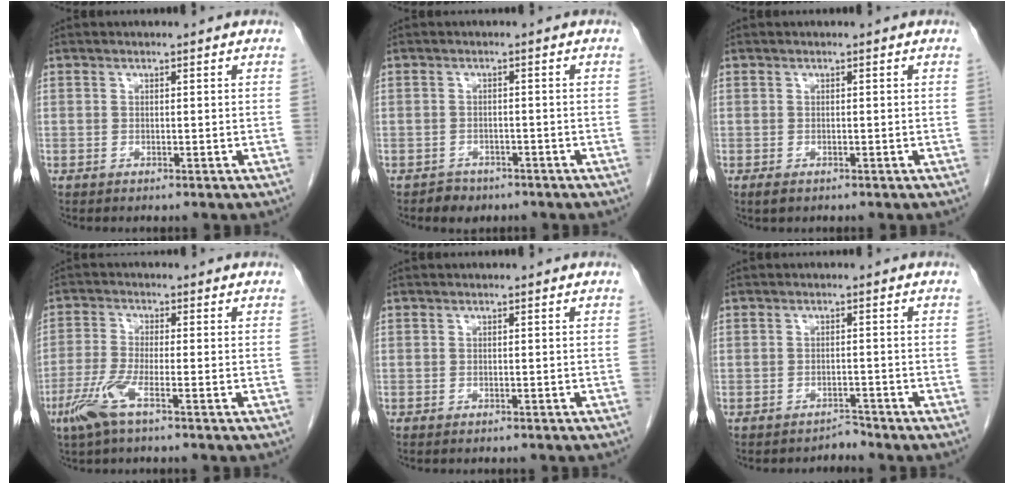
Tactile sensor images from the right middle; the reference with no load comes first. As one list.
[{"total": 2.5, "force": [-1.8, 1.6, 0.3], "torque": [-0.013, 0.003, -0.025]}, {"total": 1.1, "force": [-0.6, 0.6, 0.7], "torque": [-0.014, -0.001, -0.004]}, {"total": 5.6, "force": [-3.1, 0.4, 4.6], "torque": [-0.109, -0.011, -0.067]}, {"total": 1.8, "force": [-1.6, 0.4, 0.7], "torque": [-0.013, -0.004, -0.016]}, {"total": 1.5, "force": [-1.4, 0.0, -0.5], "torque": [0.012, -0.007, -0.019]}]